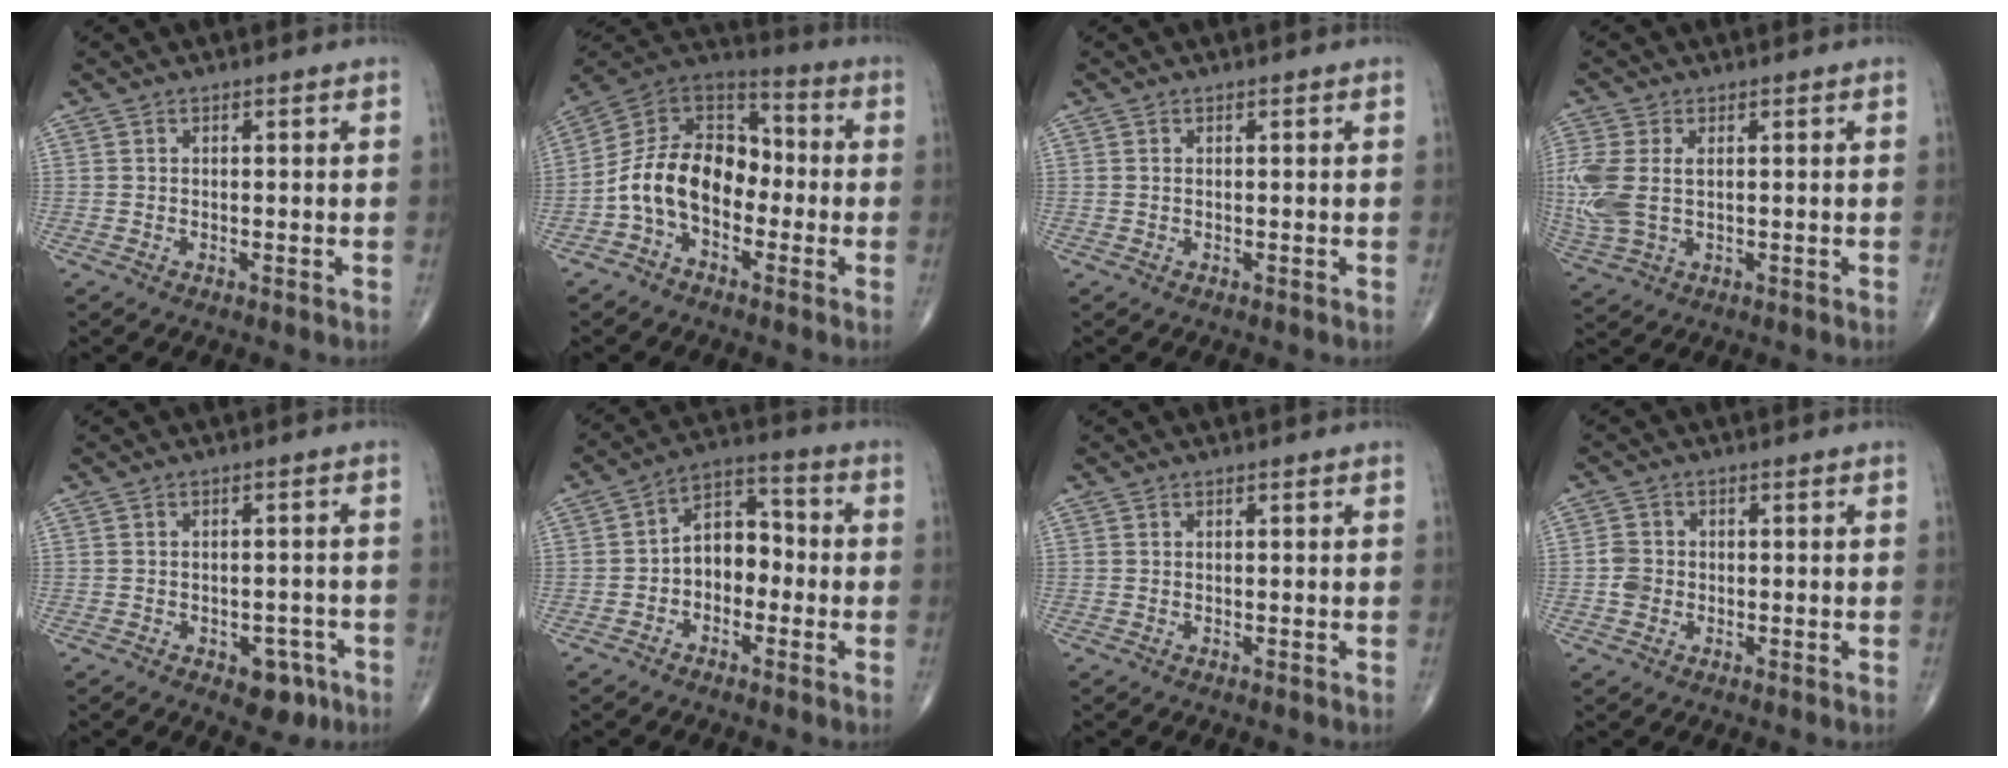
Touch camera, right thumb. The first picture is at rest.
{"total": 14.4, "force": [-3.6, 9.8, 10.0], "torque": [-0.156, 0.062, -0.079]}
{"total": 0.0}
{"total": 9.7, "force": [0.7, 5.9, 7.7], "torque": [-0.209, 0.004, 0.024]}
{"total": 5.6, "force": [-3.0, 3.4, 3.4], "torque": [-0.019, 0.019, -0.033]}
{"total": 8.3, "force": [-1.7, 5.8, 5.7], "torque": [-0.059, 0.038, -0.045]}
{"total": 0.0}
{"total": 2.9, "force": [-0.6, 2.5, 1.3], "torque": [-0.015, 0.008, -0.014]}